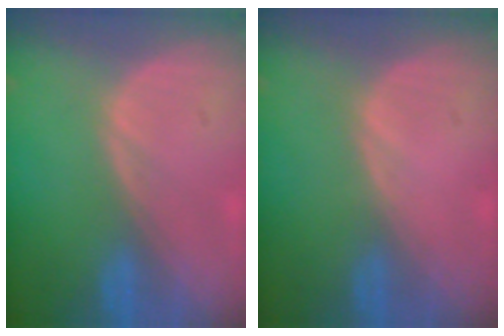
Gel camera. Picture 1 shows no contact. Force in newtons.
{"total": 0.0}